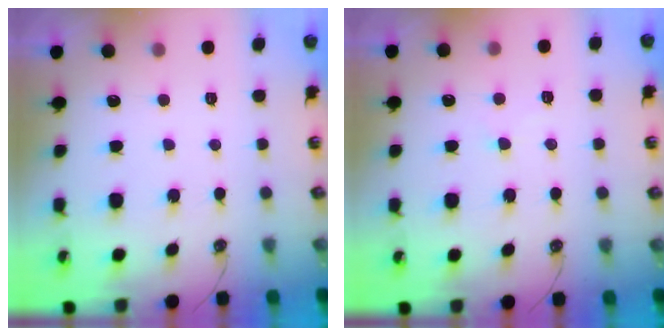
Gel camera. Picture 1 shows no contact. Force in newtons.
{"total": 0.5, "press": 0.0, "slide": 0.5}